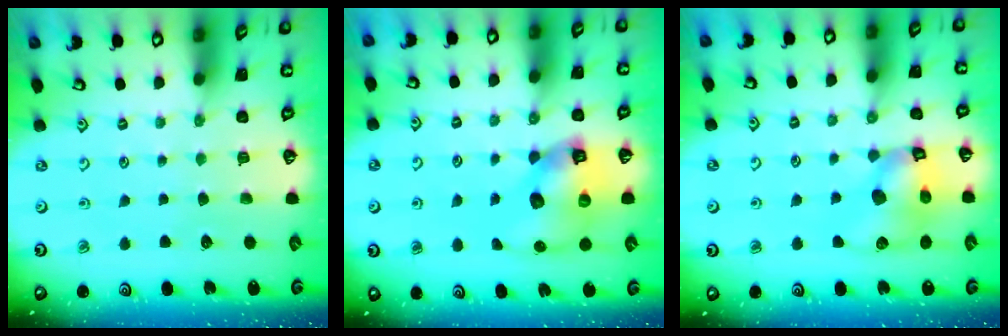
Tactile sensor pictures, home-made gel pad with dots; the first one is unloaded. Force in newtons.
{"total": 11.8, "press": 11.7, "slide": 1.5}
{"total": 11.6, "press": 11.5, "slide": 1.7}